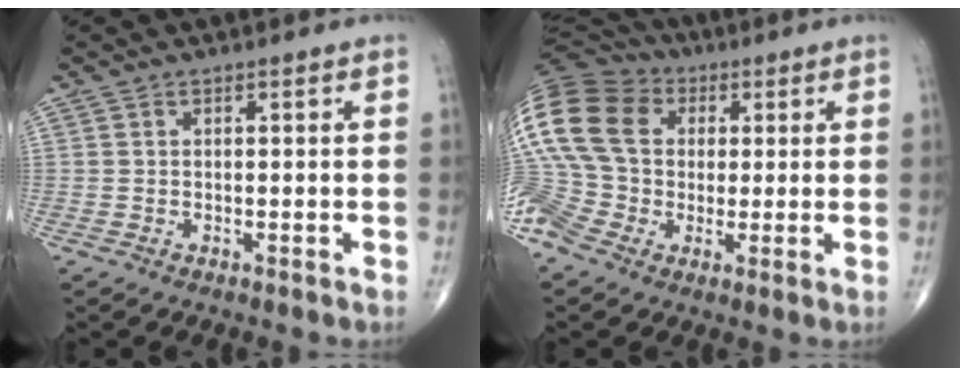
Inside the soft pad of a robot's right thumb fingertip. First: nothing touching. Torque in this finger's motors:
{"motor_torque": [0.88, 0.74, 2.08, -0.29, 0.64]}